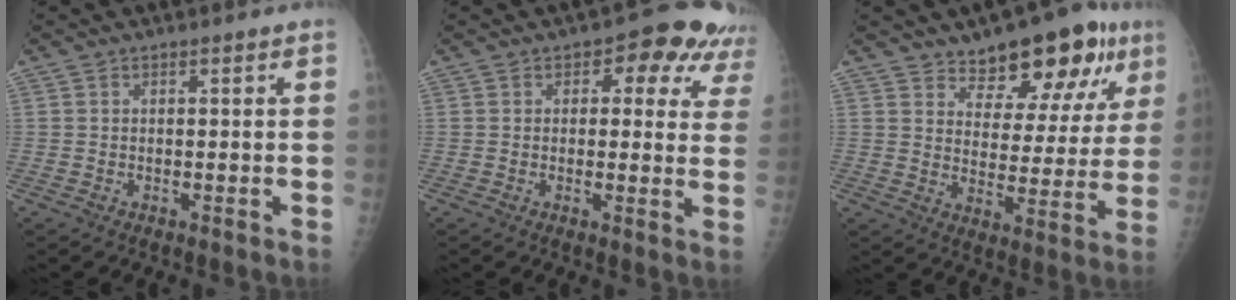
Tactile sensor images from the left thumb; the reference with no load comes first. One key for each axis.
{"total": 11.3, "fx": 5.7, "fy": 6.3, "fz": 7.4, "tx": -0.030, "ty": -0.016, "tz": 0.049}
{"total": 15.2, "fx": 9.9, "fy": 7.1, "fz": 9.2, "tx": -0.067, "ty": -0.047, "tz": 0.144}